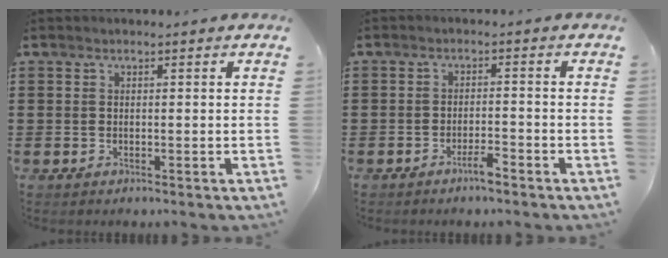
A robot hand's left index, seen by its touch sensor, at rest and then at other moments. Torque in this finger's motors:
{"motor_torque": [0.08, 0.08, 0.01, 0.04]}